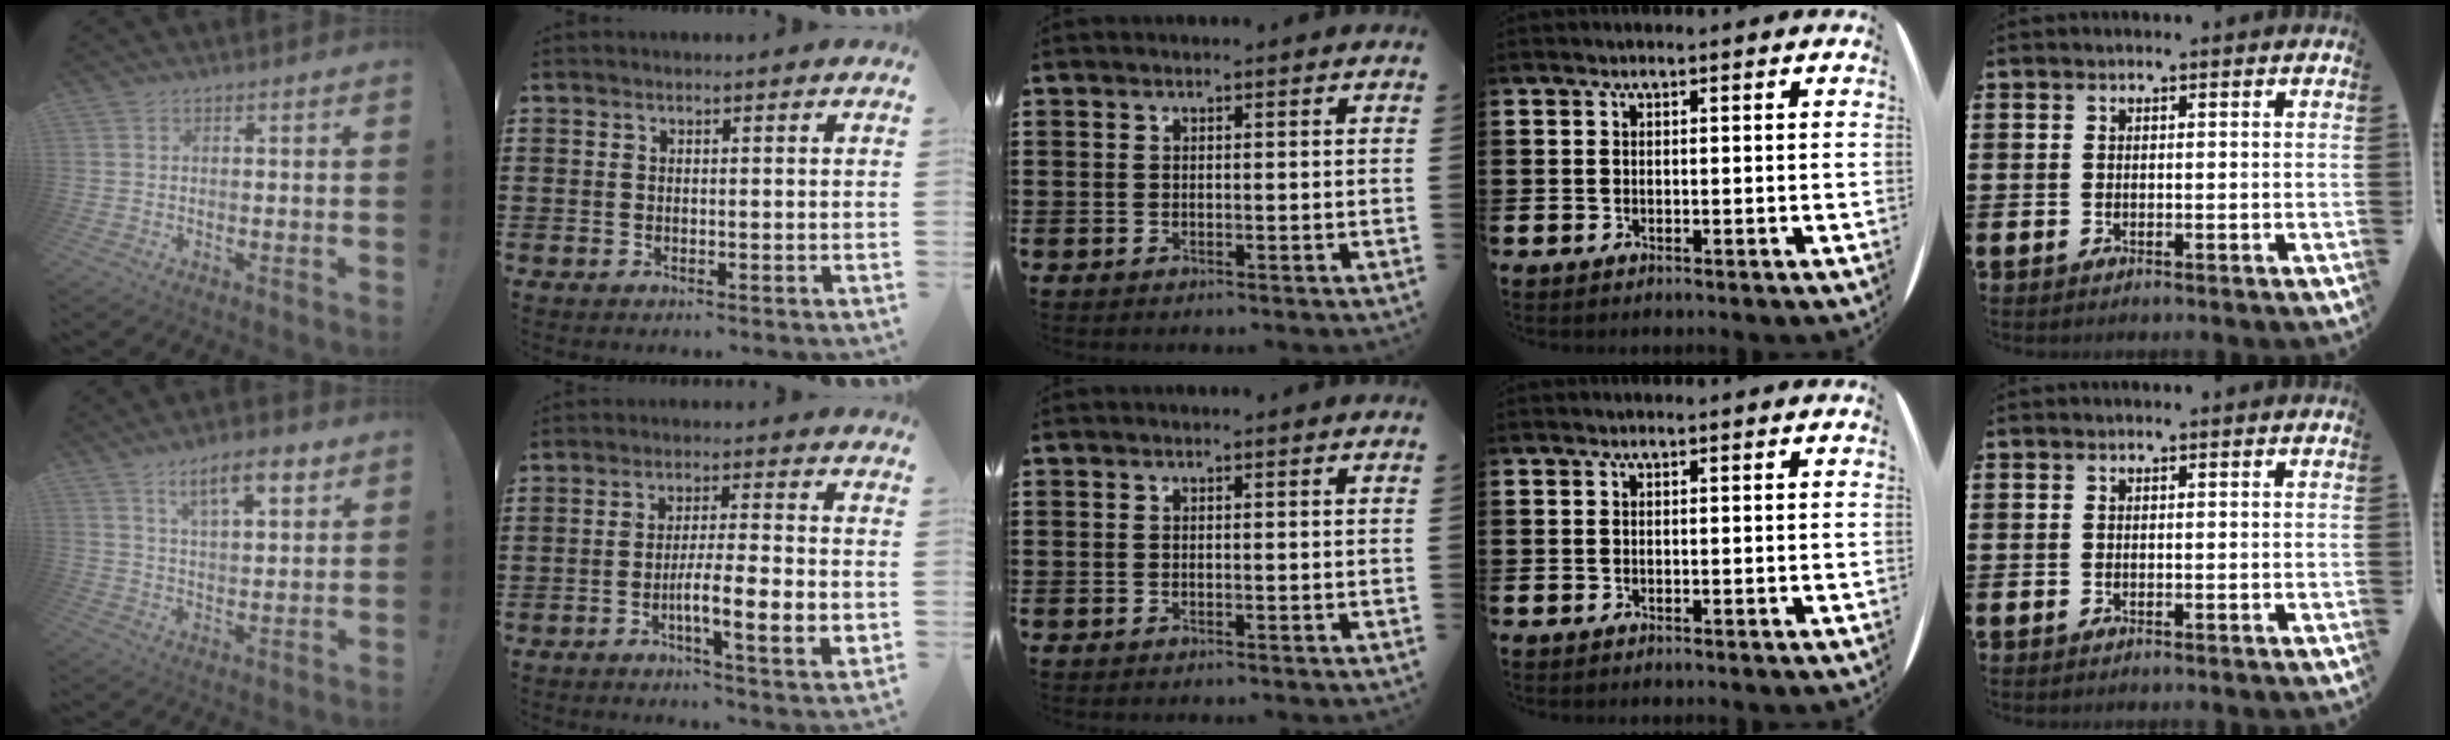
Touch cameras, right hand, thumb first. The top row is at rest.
{"thumb": {"total": 11.0, "force": [6.4, 3.8, 8.1], "torque": [-0.118, -0.023, 0.107]}, "index": {"total": 8.5, "force": [-2.3, 1.1, 8.1], "torque": [-0.134, -0.010, -0.044]}}